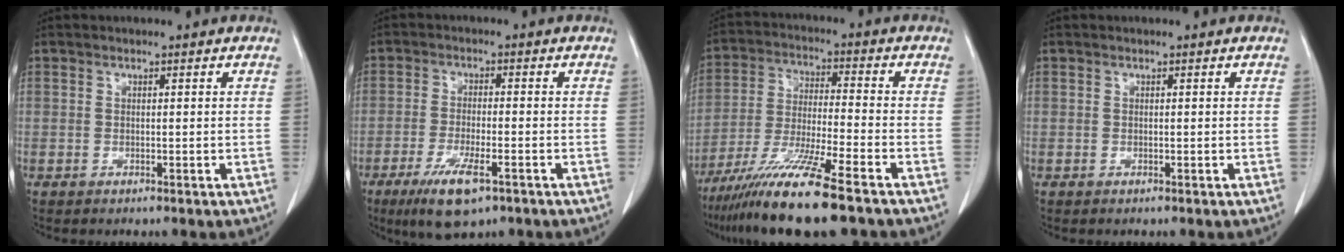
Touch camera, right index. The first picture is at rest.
{"total": 8.2, "force": [-4.7, 1.8, 6.5], "torque": [-0.123, -0.019, -0.075]}
{"total": 13.7, "force": [-9.8, -0.5, 9.6], "torque": [-0.188, -0.043, -0.177]}
{"total": 0.0}